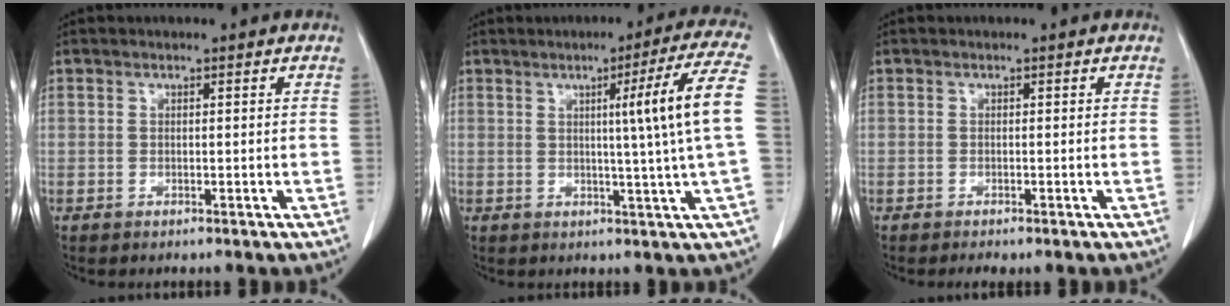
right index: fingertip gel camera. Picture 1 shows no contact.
{"total": 11.3, "force": [1.2, -2.6, 10.9], "torque": [-0.144, 0.001, 0.016]}
{"total": 1.2, "force": [-0.9, 0.4, 0.7], "torque": [-0.008, -0.002, -0.011]}